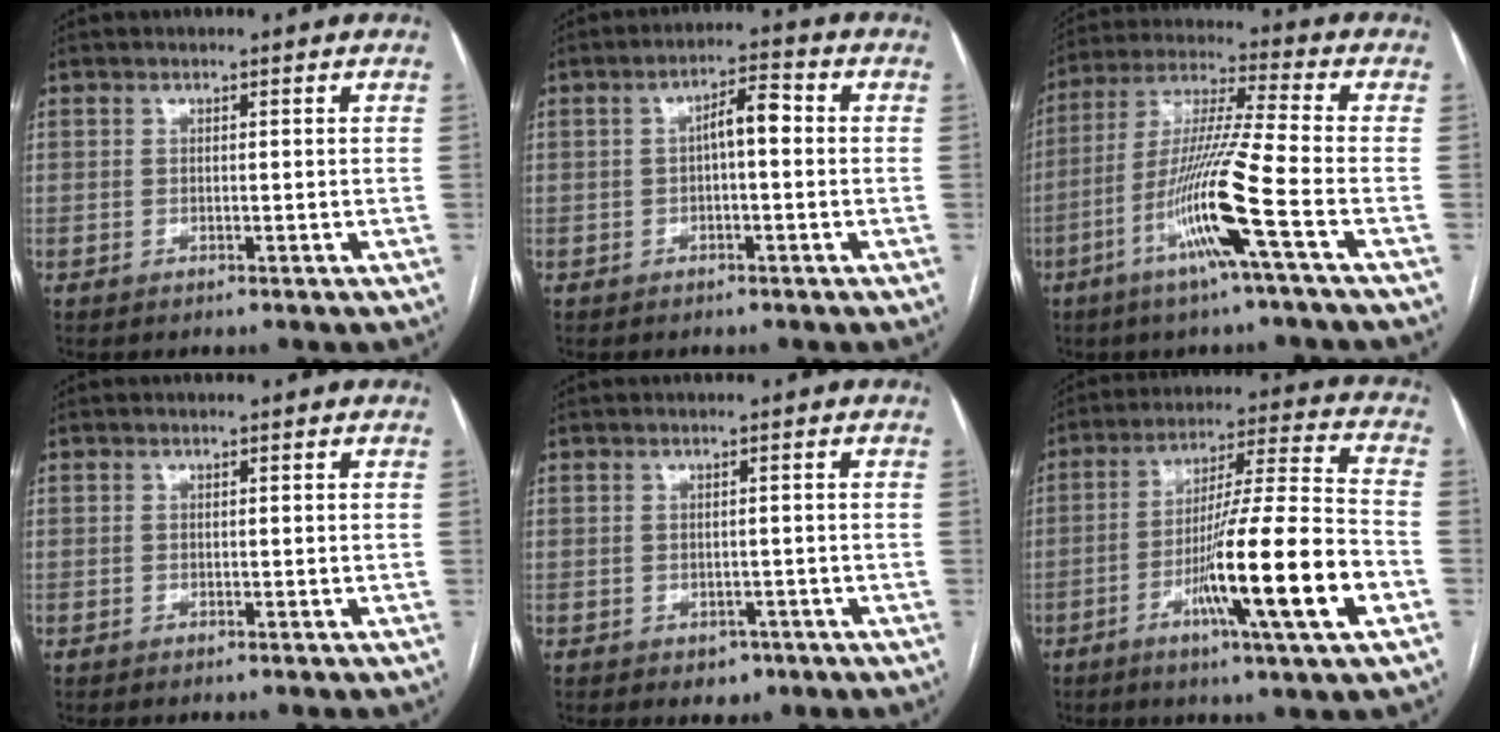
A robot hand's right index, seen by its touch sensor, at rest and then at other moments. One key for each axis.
{"total": 4.6, "fx": 0.2, "fy": 1.4, "fz": 4.4, "tx": -0.074, "ty": 0.023, "tz": 0.002}
{"total": 14.0, "fx": -5.8, "fy": -1.6, "fz": 12.7, "tx": -0.252, "ty": -0.010, "tz": -0.115}
{"total": 0.0}
{"total": 2.4, "fx": -1.2, "fy": 1.7, "fz": 1.1, "tx": -0.007, "ty": 0.003, "tz": -0.007}
{"total": 17.9, "fx": -6.4, "fy": -0.4, "fz": 16.8, "tx": -0.285, "ty": -0.013, "tz": -0.108}